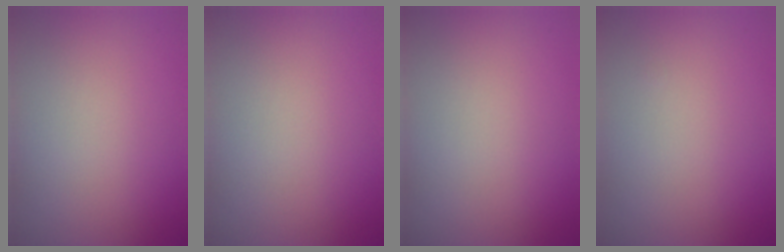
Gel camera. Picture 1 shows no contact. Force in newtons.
{"total": 0.0}
{"total": 0.0}
{"total": 0.0}